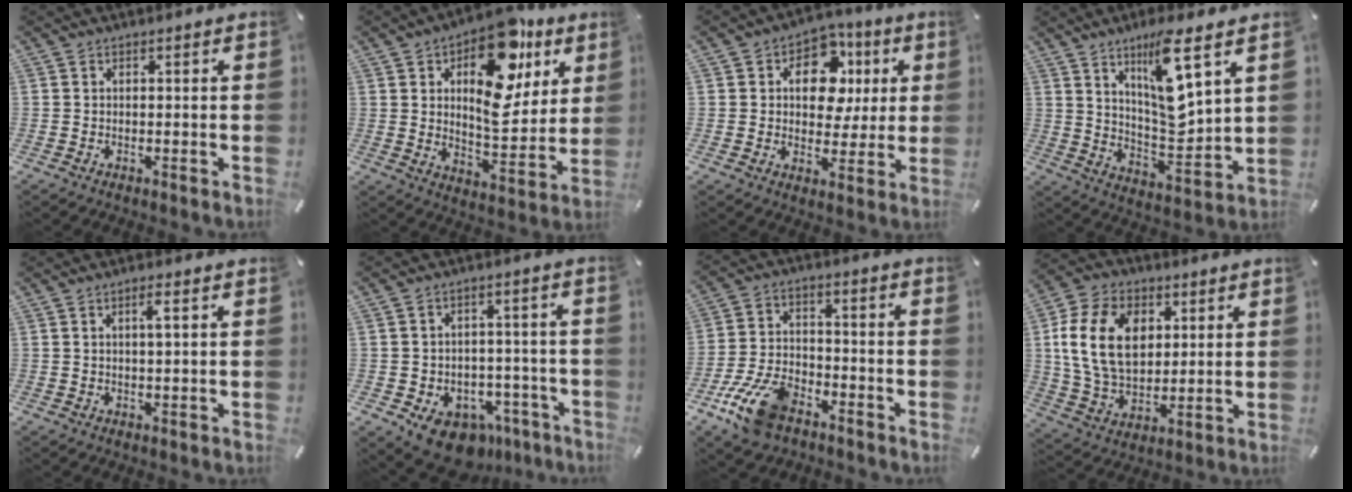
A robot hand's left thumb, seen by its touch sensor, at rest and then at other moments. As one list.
[{"total": 18.9, "force": [8.4, 10.6, 13.2], "torque": [-0.166, -0.047, 0.140]}, {"total": 11.7, "force": [3.1, 8.7, 7.1], "torque": [-0.102, -0.004, 0.056]}, {"total": 13.5, "force": [8.1, 3.6, 10.2], "torque": [-0.167, -0.045, 0.135]}, {"total": 2.6, "force": [0.8, 0.3, 2.5], "torque": [-0.051, 0.003, 0.011]}, {"total": 9.2, "force": [-6.0, 6.0, 3.7], "torque": [-0.046, 0.040, -0.095]}, {"total": 13.0, "force": [-8.0, 6.9, 7.6], "torque": [-0.148, 0.042, -0.143]}, {"total": 15.8, "force": [3.2, 11.6, 10.2], "torque": [-0.213, 0.012, 0.058]}]